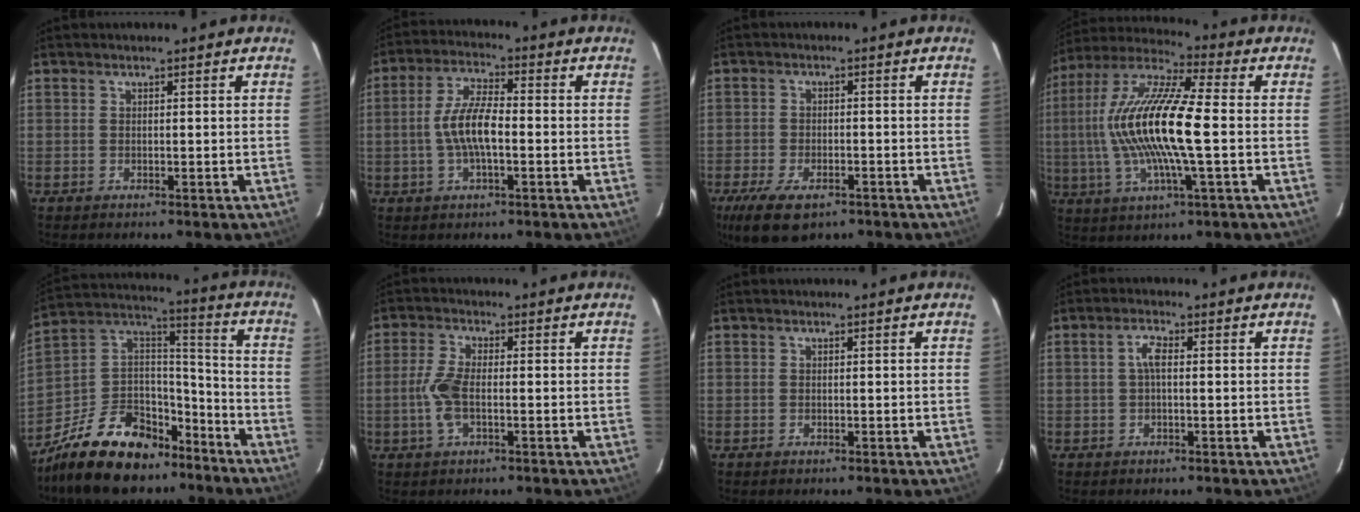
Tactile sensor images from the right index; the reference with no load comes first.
{"total": 8.0, "force": [-1.5, 2.5, 7.4], "torque": [-0.149, 0.009, -0.028]}
{"total": 10.3, "force": [-6.5, 4.8, 6.4], "torque": [-0.149, -0.028, -0.109]}
{"total": 19.1, "force": [-0.7, 3.4, 18.8], "torque": [-0.367, 0.005, -0.023]}
{"total": 23.4, "force": [-15.8, 12.7, 11.7], "torque": [-0.261, 0.038, -0.245]}
{"total": 5.8, "force": [-1.3, 2.2, 5.2], "torque": [-0.117, 0.002, -0.027]}
{"total": 0.0}
{"total": 2.4, "force": [0.0, 0.8, 2.2], "torque": [-0.048, 0.009, 0.000]}